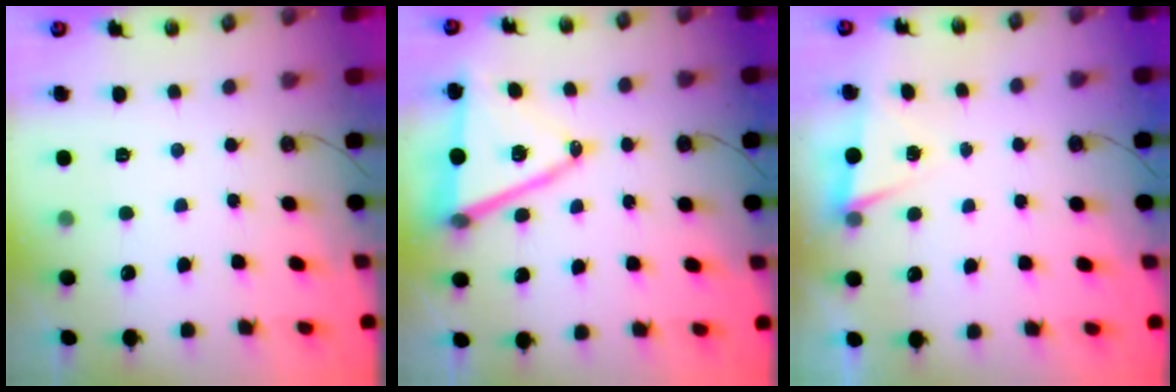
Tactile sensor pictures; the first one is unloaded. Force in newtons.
{"total": 14.7, "press": 14.1, "slide": 4.0}
{"total": 2.7, "press": 1.5, "slide": 2.2}